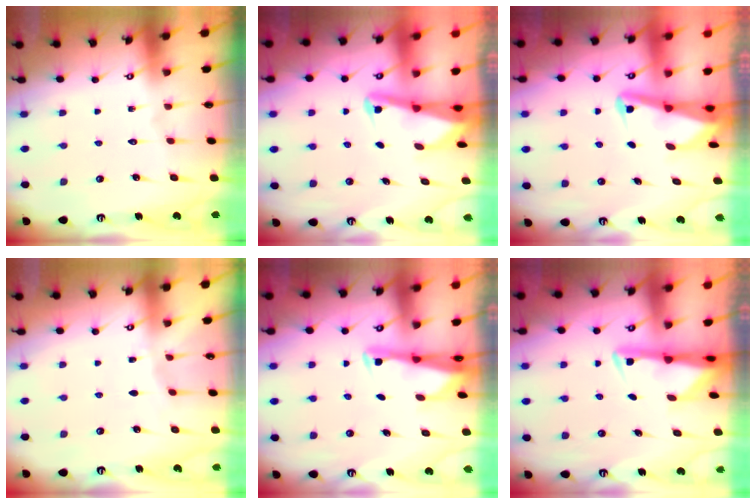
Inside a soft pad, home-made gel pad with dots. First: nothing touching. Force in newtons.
{"total": 2.6, "press": 2.5, "slide": 0.6}
{"total": 3.3, "press": 3.2, "slide": 0.8}
{"total": 1.8, "press": 1.8, "slide": 0.3}
{"total": 2.8, "press": 2.8, "slide": 0.5}
{"total": 2.8, "press": 2.8, "slide": 0.6}